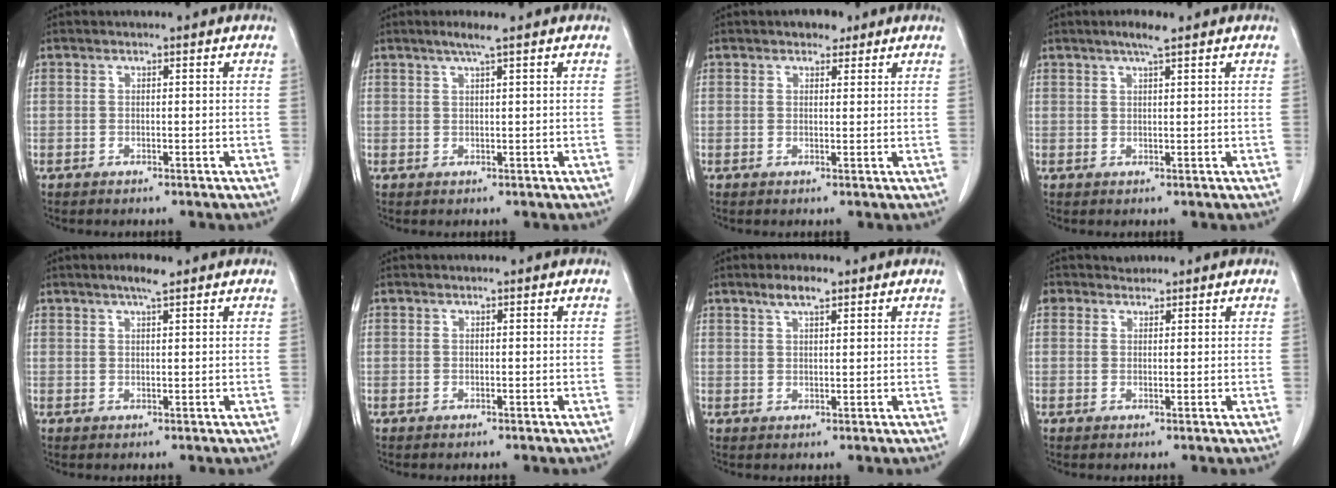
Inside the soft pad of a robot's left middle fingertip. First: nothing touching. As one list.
[{"total": 2.2, "force": [1.5, -0.4, 1.6], "torque": [-0.036, 0.000, 0.030]}, {"total": 2.4, "force": [1.7, 1.3, 1.0], "torque": [-0.015, 0.006, 0.023]}, {"total": 2.7, "force": [1.9, 0.0, 1.9], "torque": [-0.041, 0.002, 0.034]}, {"total": 2.7, "force": [1.9, 0.2, 1.8], "torque": [-0.037, 0.002, 0.032]}, {"total": 0.0}, {"total": 3.1, "force": [2.2, 0.7, 2.1], "torque": [-0.044, 0.004, 0.042]}, {"total": 1.8, "force": [1.4, 1.1, -0.2], "torque": [0.003, 0.012, 0.022]}]